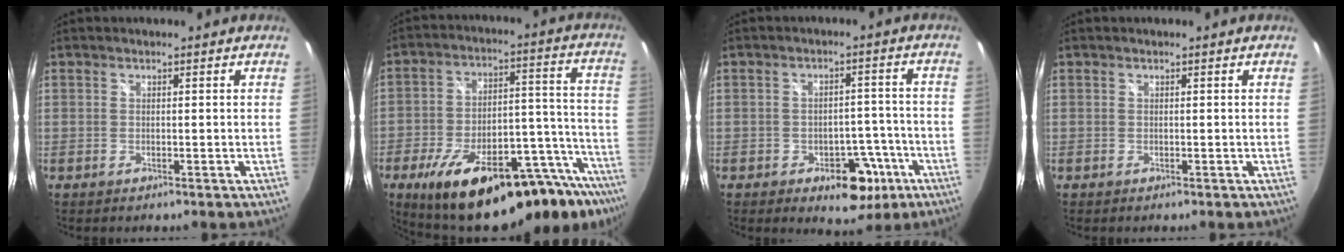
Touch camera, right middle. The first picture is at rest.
{"total": 31.9, "force": [-24.0, 8.9, 19.0], "torque": [-0.265, -0.016, -0.335]}
{"total": 8.8, "force": [-4.6, 5.6, 5.0], "torque": [-0.065, 0.019, -0.046]}
{"total": 0.0}